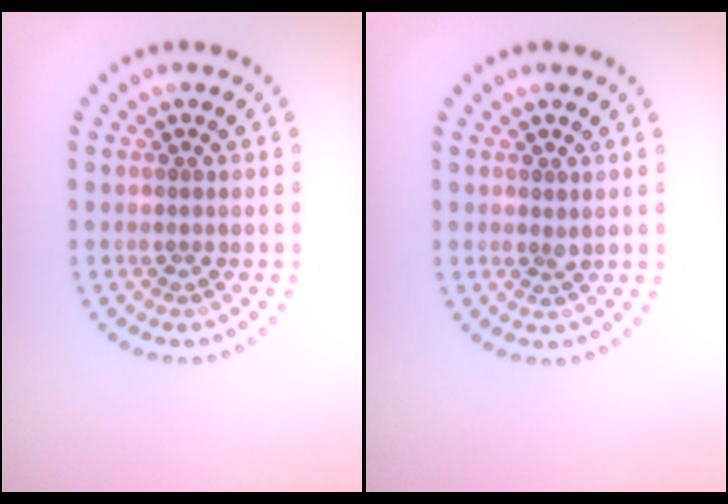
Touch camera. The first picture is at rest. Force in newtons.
{"total": 0.6, "press": 0.6, "slide": 0.2}